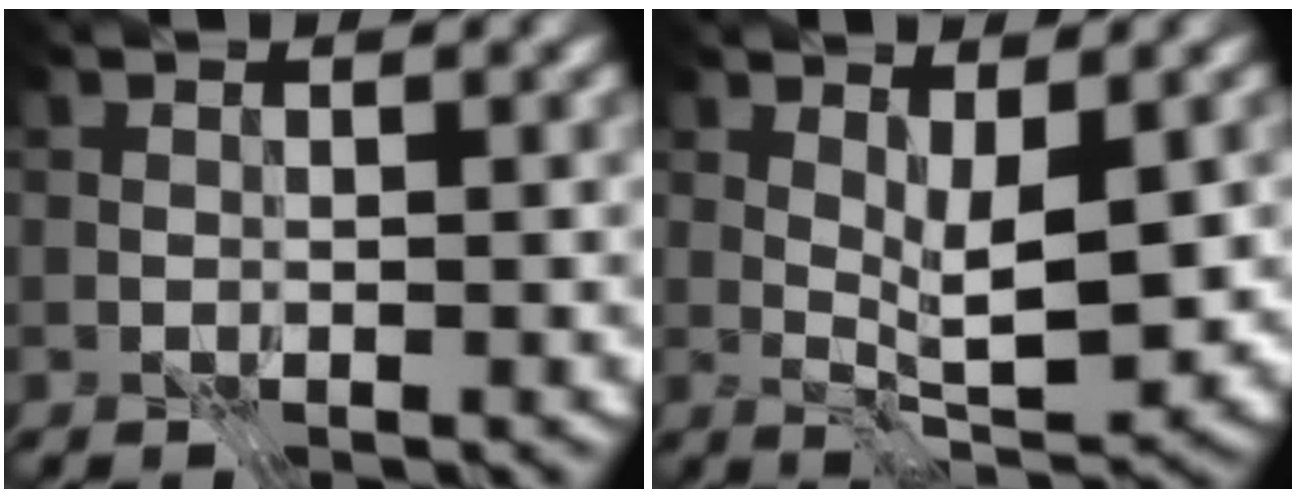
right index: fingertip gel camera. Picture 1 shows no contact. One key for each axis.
{"total": 4.5, "fx": 0.7, "fy": 1.1, "fz": 4.3, "tx": -0.072, "ty": -0.011, "tz": 0.014}